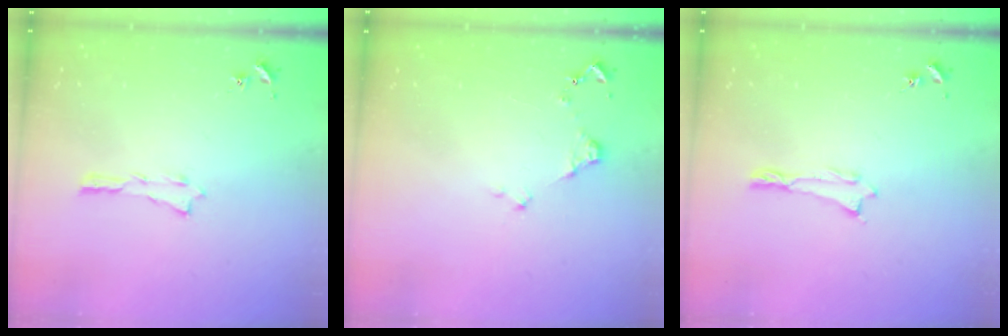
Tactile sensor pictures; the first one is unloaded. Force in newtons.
{"total": 1.2, "press": 1.2, "slide": 0.2}
{"total": 0.0}